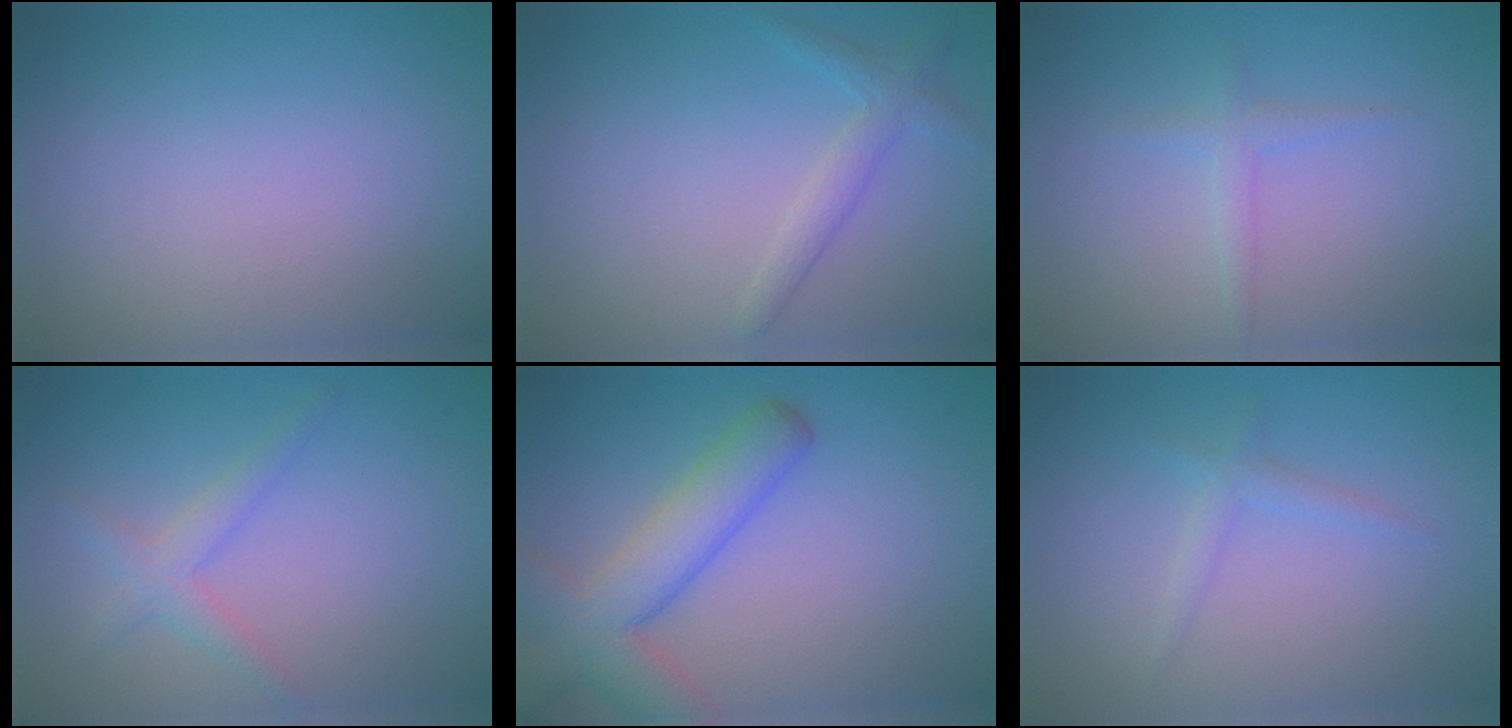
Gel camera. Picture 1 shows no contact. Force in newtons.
{"total": 1.9, "press": 1.9, "slide": 0.1}
{"total": 1.3, "press": 1.3, "slide": 0.0}
{"total": 2.1, "press": 2.1, "slide": 0.1}
{"total": 6.2, "press": 6.1, "slide": 0.4}
{"total": 1.3, "press": 1.3, "slide": 0.1}